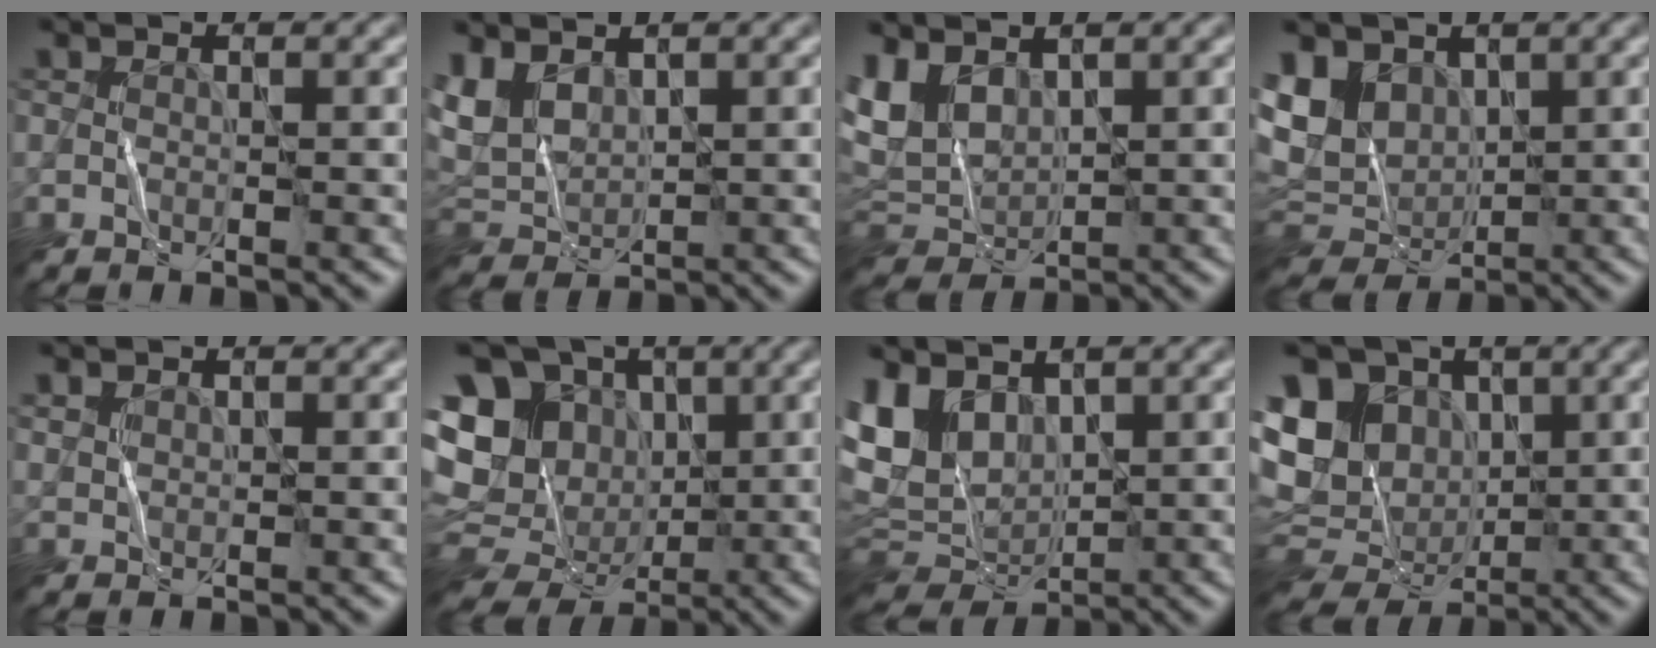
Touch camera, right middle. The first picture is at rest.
{"total": 3.9, "force": [1.9, 2.4, 2.4], "torque": [-0.057, 0.001, 0.040]}
{"total": 4.9, "force": [2.1, 3.1, 3.1], "torque": [-0.074, -0.002, 0.044]}
{"total": 8.6, "force": [2.2, 6.3, 5.4], "torque": [-0.114, 0.002, 0.048]}
{"total": 1.2, "force": [0.8, 0.7, 0.5], "torque": [-0.012, -0.001, 0.020]}
{"total": 15.5, "force": [0.7, 13.5, 7.7], "torque": [-0.177, 0.007, 0.008]}
{"total": 8.4, "force": [2.6, 5.8, 5.4], "torque": [-0.120, -0.009, 0.052]}
{"total": 13.3, "force": [1.3, 10.6, 7.8], "torque": [-0.167, -0.001, 0.023]}